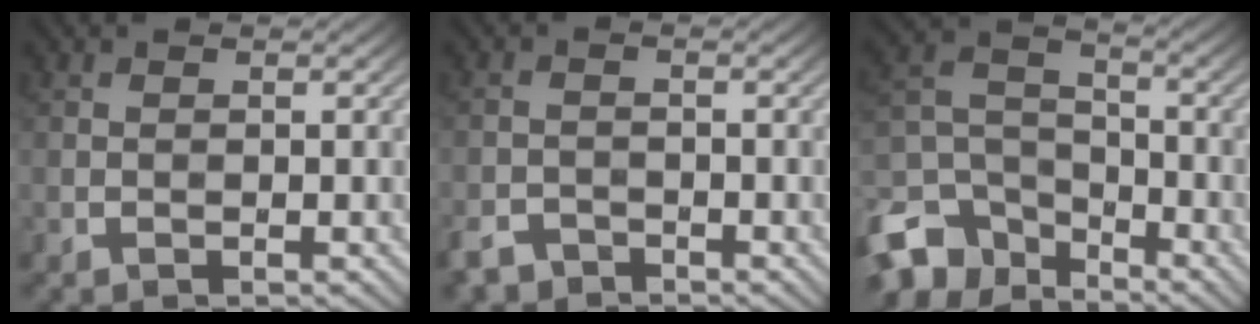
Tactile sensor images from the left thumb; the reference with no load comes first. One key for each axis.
{"total": 3.0, "fx": -2.5, "fy": 1.3, "fz": 0.8, "tx": -0.014, "ty": -0.006, "tz": -0.057}
{"total": 11.7, "fx": -8.0, "fy": 6.7, "fz": 5.2, "tx": -0.148, "ty": -0.020, "tz": -0.162}